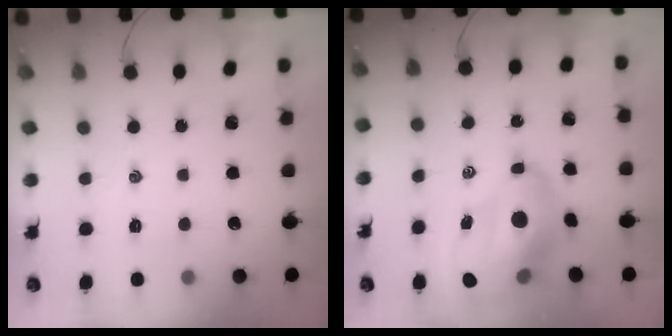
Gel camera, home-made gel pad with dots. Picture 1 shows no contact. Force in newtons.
{"total": 15.9, "press": 15.2, "slide": 4.5}